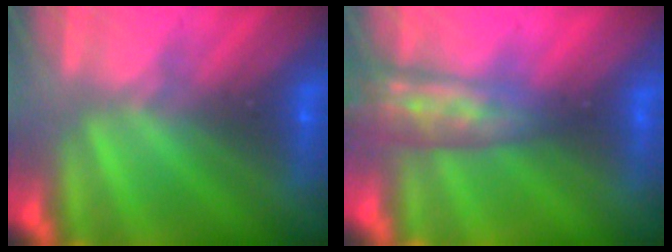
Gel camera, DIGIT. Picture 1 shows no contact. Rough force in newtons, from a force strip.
{"total": 2.9}